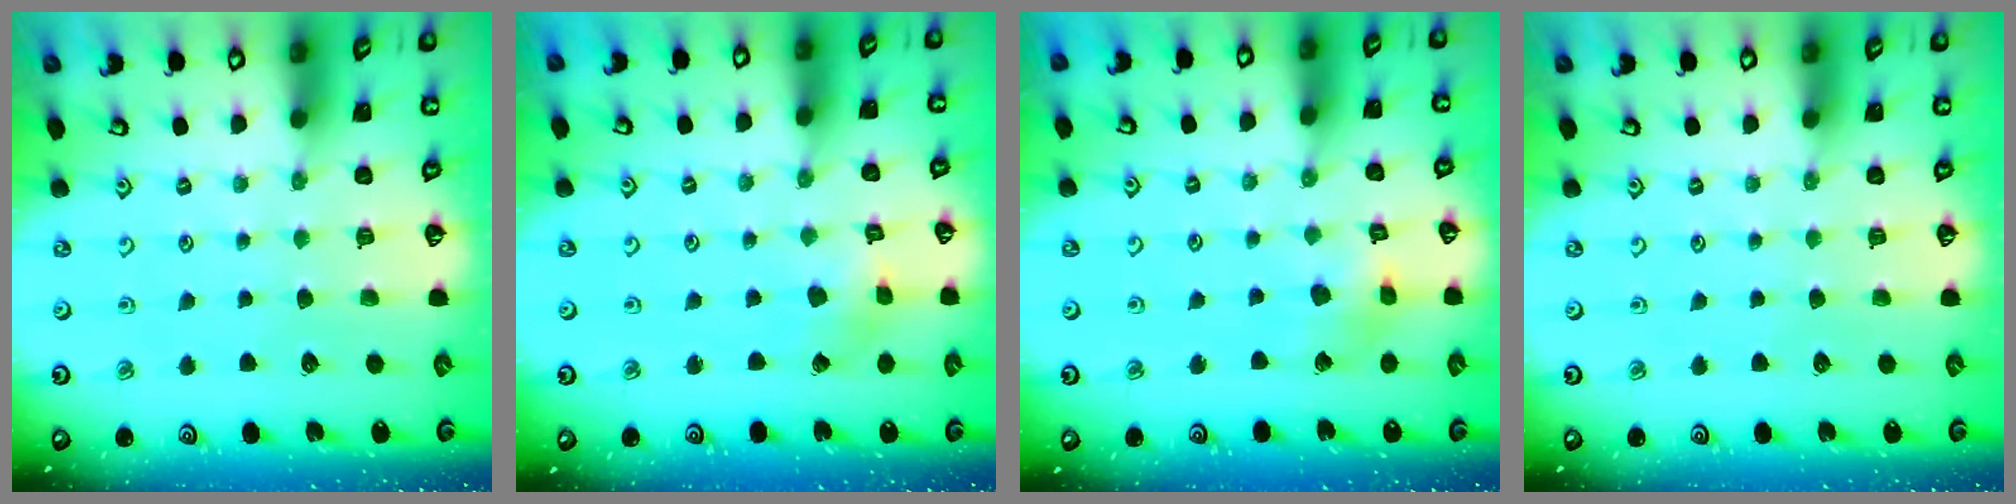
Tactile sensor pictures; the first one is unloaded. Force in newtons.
{"total": 2.3, "press": 2.3, "slide": 0.3}
{"total": 8.1, "press": 8.0, "slide": 1.0}
{"total": 0.0}